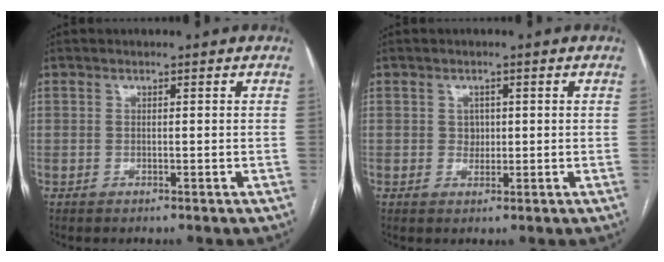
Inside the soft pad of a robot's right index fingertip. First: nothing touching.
{"total": 1.8, "force": [0.3, 1.6, 0.9], "torque": [-0.010, 0.000, 0.005]}